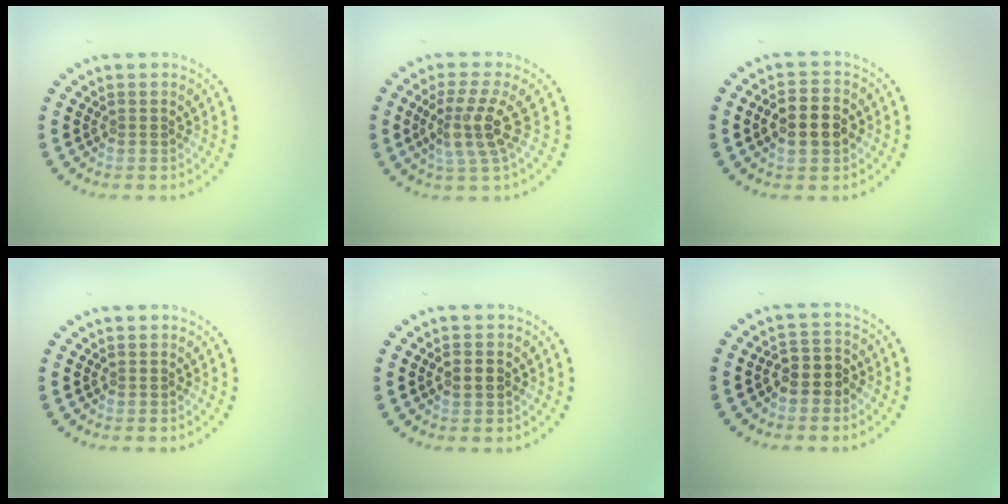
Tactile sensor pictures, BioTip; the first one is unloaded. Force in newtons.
{"total": 3.6, "press": 2.8, "slide": 2.3}
{"total": 4.3, "press": 4.3, "slide": 0.3}
{"total": 0.0}
{"total": 2.0, "press": 2.0, "slide": 0.2}
{"total": 2.4, "press": 2.2, "slide": 1.1}